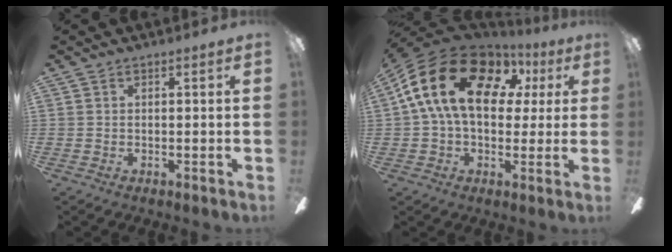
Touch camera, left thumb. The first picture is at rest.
{"total": 20.0, "force": [5.5, 12.9, 14.2], "torque": [-0.275, 0.000, 0.093]}